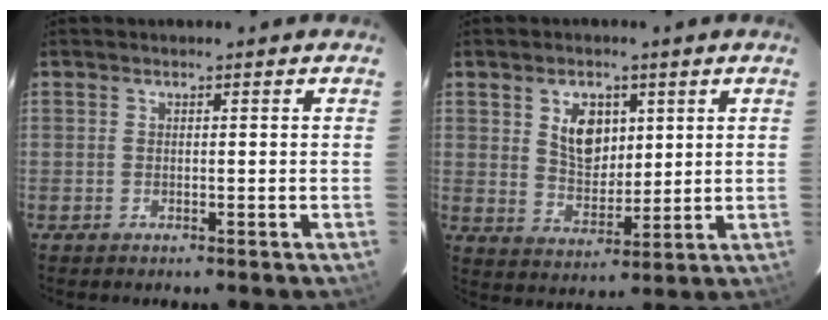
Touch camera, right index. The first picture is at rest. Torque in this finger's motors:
{"motor_torque": [0.72, 0.61, 0.16, 0.08]}